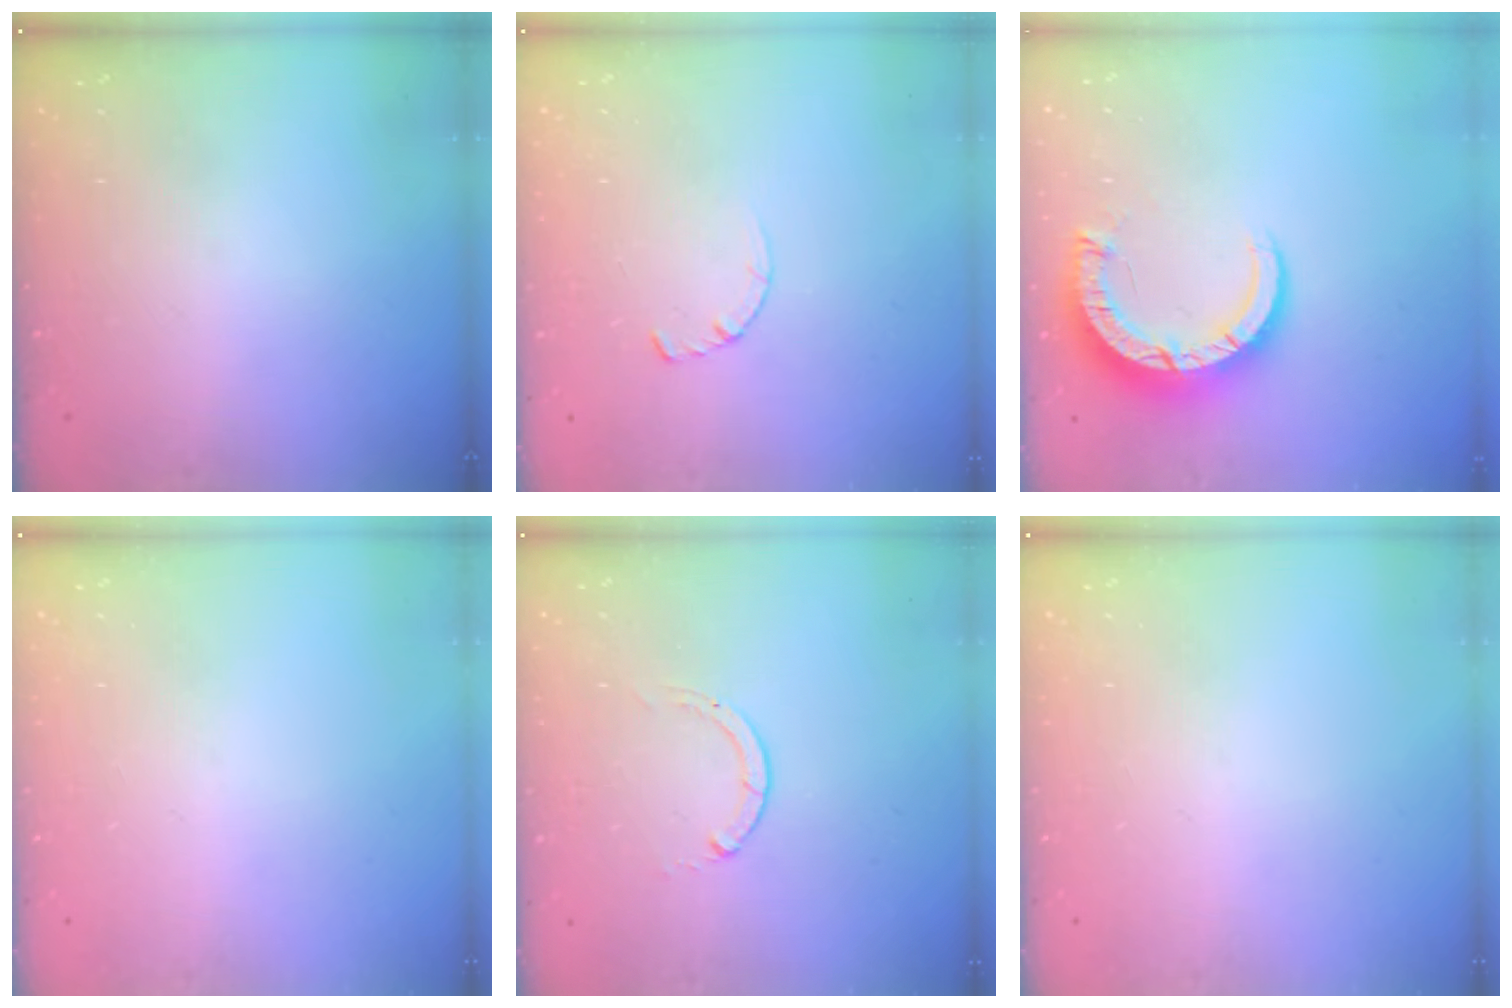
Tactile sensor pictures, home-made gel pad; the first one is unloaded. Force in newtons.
{"total": 2.8, "press": 2.8, "slide": 0.4}
{"total": 8.9, "press": 8.9, "slide": 0.9}
{"total": 0.0}
{"total": 0.0}
{"total": 0.0}